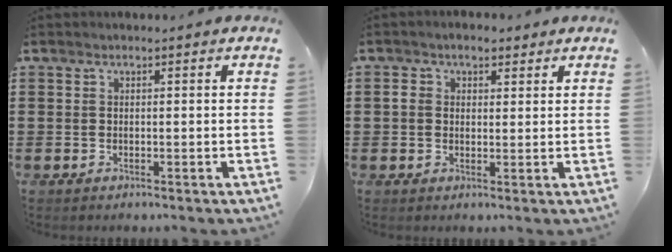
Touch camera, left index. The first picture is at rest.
{"total": 3.1, "force": [1.4, 2.2, 1.6], "torque": [-0.040, 0.013, 0.024]}